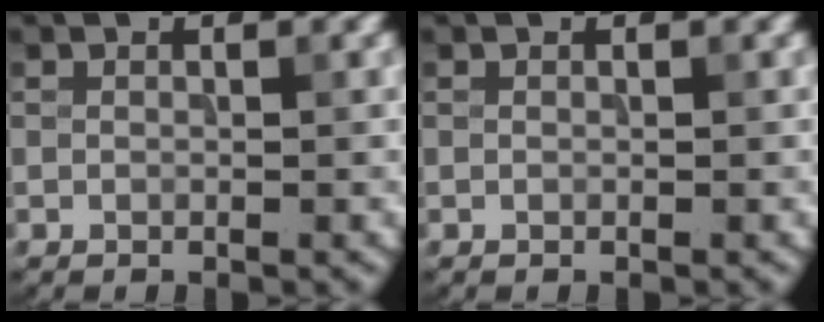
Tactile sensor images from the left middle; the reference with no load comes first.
{"total": 0.0}